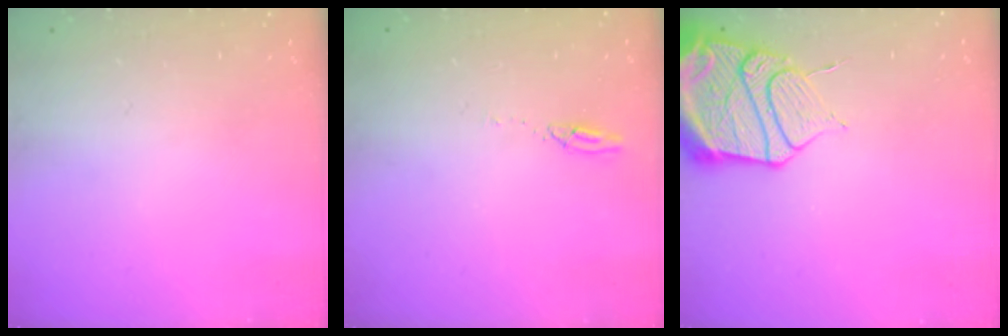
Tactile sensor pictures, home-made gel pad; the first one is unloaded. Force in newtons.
{"total": 2.7, "press": 2.7, "slide": 0.2}
{"total": 17.2, "press": 17.1, "slide": 1.7}